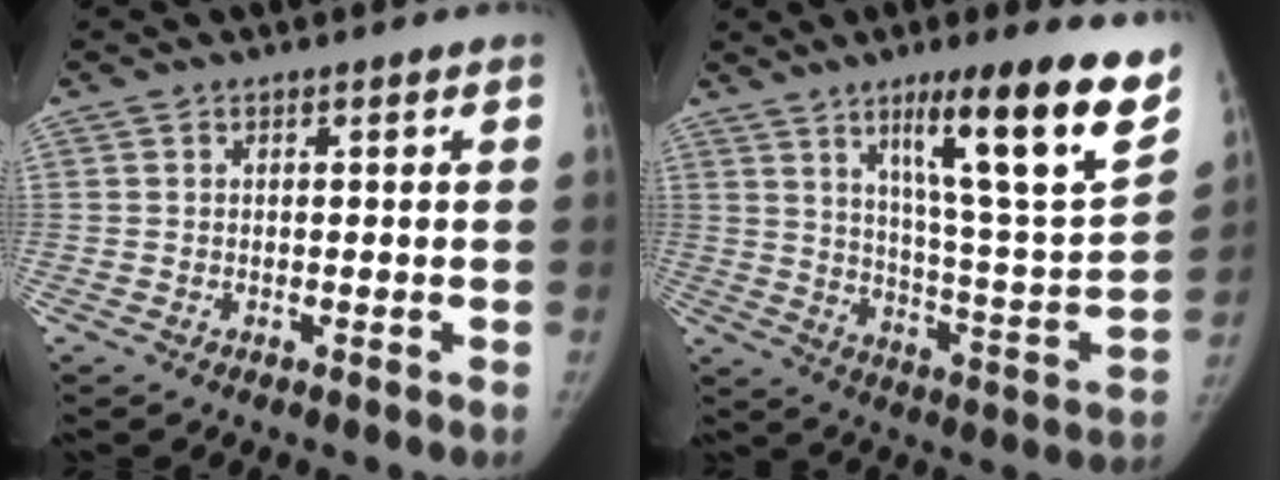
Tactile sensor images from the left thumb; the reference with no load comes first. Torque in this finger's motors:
{"motor_torque": [0.73, -0.11, 1.66, -1.11, 0.48]}